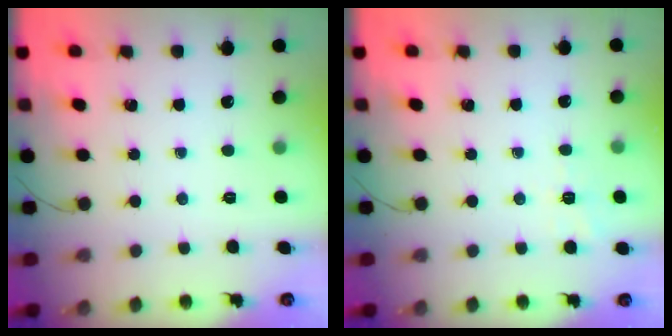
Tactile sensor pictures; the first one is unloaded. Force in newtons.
{"total": 1.8, "press": 0.2, "slide": 1.8}